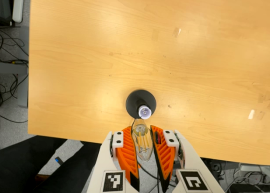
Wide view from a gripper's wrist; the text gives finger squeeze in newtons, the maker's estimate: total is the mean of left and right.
{"total": 20.9, "left": 23.5, "right": 18.3}